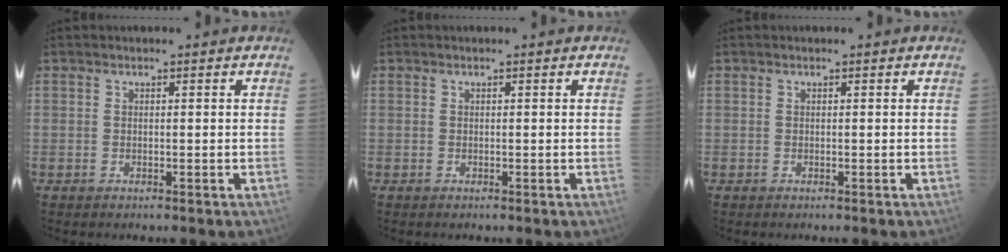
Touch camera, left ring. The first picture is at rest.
{"total": 0.0}
{"total": 0.0}